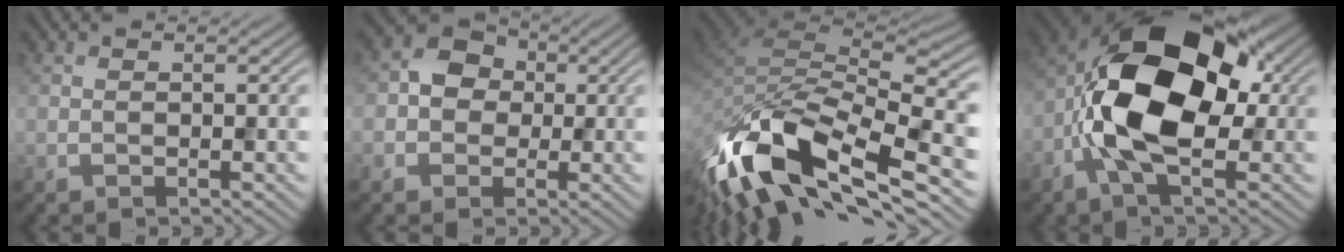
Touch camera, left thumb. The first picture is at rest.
{"total": 5.0, "force": [0.1, 4.4, 2.2], "torque": [-0.041, 0.008, -0.012]}
{"total": 16.5, "force": [-8.0, 7.2, 12.5], "torque": [-0.272, -0.016, -0.148]}
{"total": 14.6, "force": [-1.1, 7.9, 12.2], "torque": [-0.217, 0.009, -0.036]}